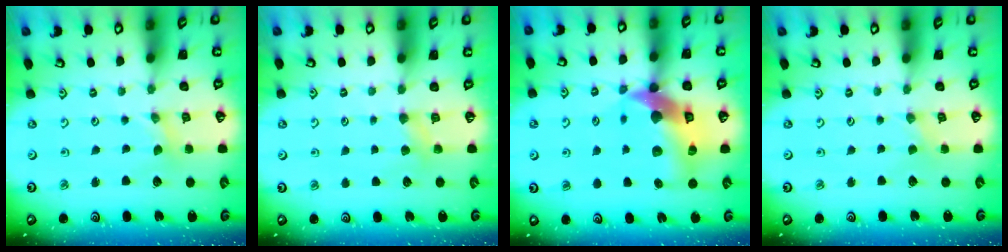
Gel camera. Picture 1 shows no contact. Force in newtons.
{"total": 5.0, "press": 5.0, "slide": 0.6}
{"total": 15.8, "press": 15.7, "slide": 2.3}
{"total": 0.0}